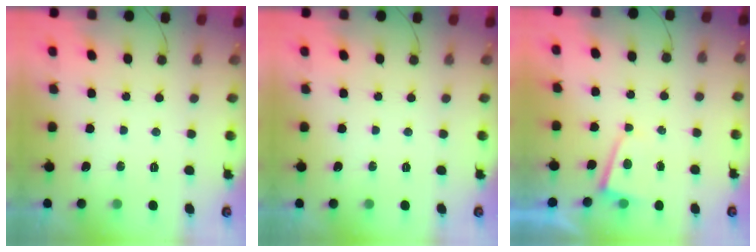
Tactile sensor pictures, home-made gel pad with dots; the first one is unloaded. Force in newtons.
{"total": 0.0}
{"total": 2.0, "press": 2.0, "slide": 0.3}